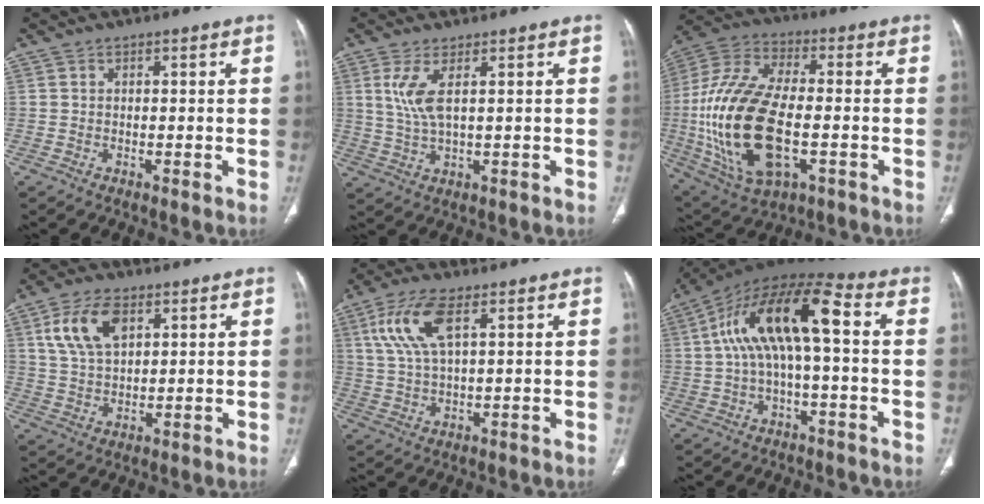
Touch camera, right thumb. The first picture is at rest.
{"total": 5.6, "force": [1.9, 1.5, 5.0], "torque": [-0.124, -0.010, 0.050]}
{"total": 24.7, "force": [-3.8, 12.2, 21.1], "torque": [-0.454, 0.008, -0.055]}
{"total": 10.0, "force": [4.2, 5.5, 7.2], "torque": [-0.134, -0.007, 0.084]}
{"total": 9.5, "force": [3.8, 3.6, 8.0], "torque": [-0.181, -0.001, 0.080]}
{"total": 15.5, "force": [1.5, 5.7, 14.4], "torque": [-0.271, 0.052, 0.021]}